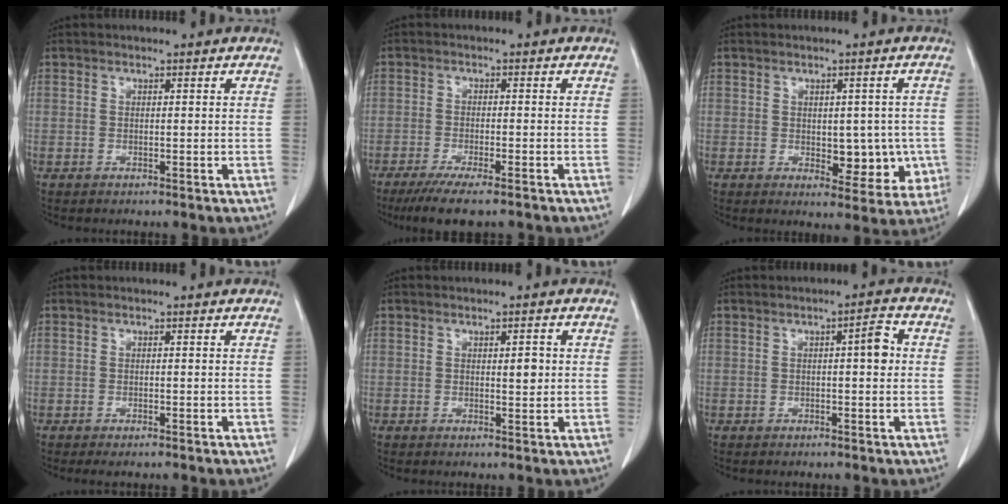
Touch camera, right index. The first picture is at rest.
{"total": 8.2, "force": [-6.3, 0.9, 5.1], "torque": [-0.077, -0.019, -0.096]}
{"total": 7.1, "force": [-0.7, 4.1, 5.7], "torque": [-0.051, 0.008, 0.005]}
{"total": 1.0, "force": [-0.7, 0.2, 0.6], "torque": [-0.007, -0.003, -0.006]}
{"total": 1.9, "force": [0.4, 0.6, 1.8], "torque": [-0.025, 0.000, 0.011]}
{"total": 3.2, "force": [0.4, 0.7, 3.1], "torque": [-0.041, 0.009, 0.003]}